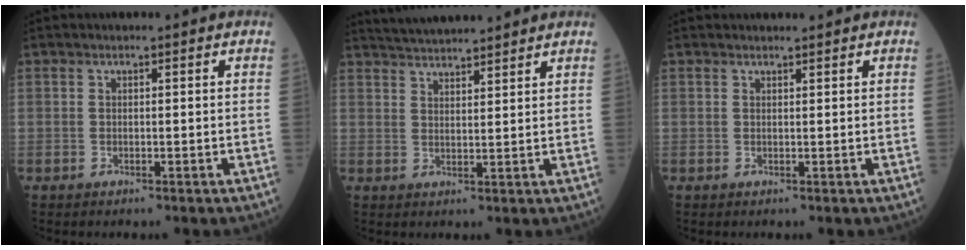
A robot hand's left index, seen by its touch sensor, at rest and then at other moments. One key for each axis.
{"total": 8.4, "fx": 7.9, "fy": 0.1, "fz": 2.7, "tx": -0.055, "ty": 0.030, "tz": 0.125}
{"total": 1.0, "fx": 1.0, "fy": 0.1, "fz": 0.0, "tx": -0.008, "ty": 0.004, "tz": 0.019}